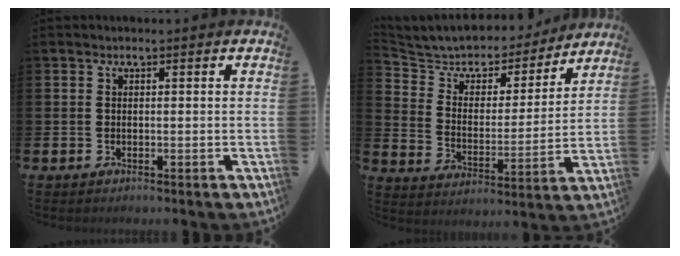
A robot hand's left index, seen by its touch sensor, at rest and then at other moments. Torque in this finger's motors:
{"motor_torque": [1.00, -1.14, 0.57, 0.06]}